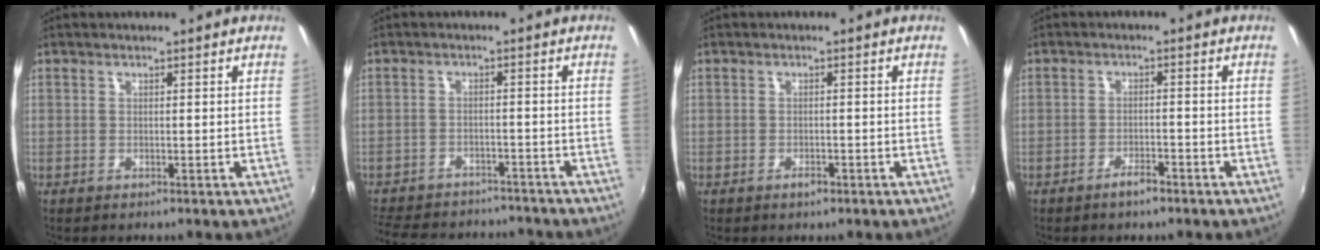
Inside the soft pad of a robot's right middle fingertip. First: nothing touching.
{"total": 17.7, "force": [-15.2, 6.5, 6.5], "torque": [-0.154, 0.006, -0.212]}
{"total": 1.4, "force": [-1.0, 0.7, 0.7], "torque": [-0.013, -0.002, -0.017]}
{"total": 2.9, "force": [-2.3, 0.8, 1.5], "torque": [-0.037, 0.000, -0.039]}